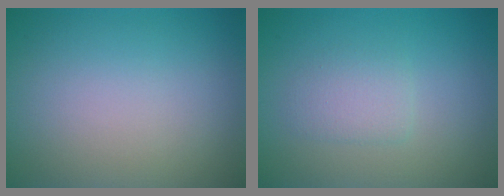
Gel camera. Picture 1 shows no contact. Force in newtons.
{"total": 1.7, "press": 1.7, "slide": 0.3}